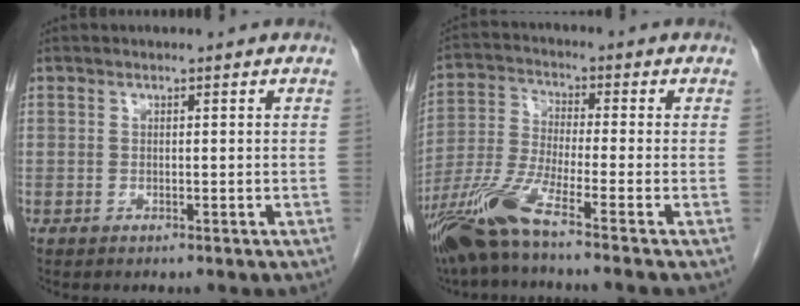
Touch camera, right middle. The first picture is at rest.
{"total": 9.4, "force": [-6.7, -1.3, 6.5], "torque": [-0.142, -0.032, -0.135]}